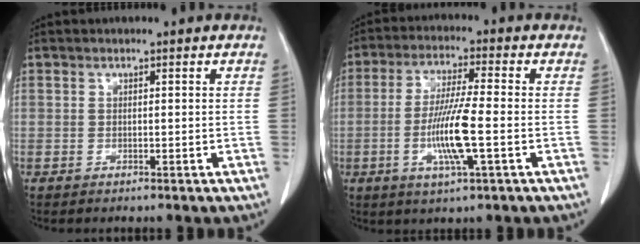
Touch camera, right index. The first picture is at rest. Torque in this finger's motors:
{"motor_torque": [1.50, 0.00, 0.85, 0.21]}